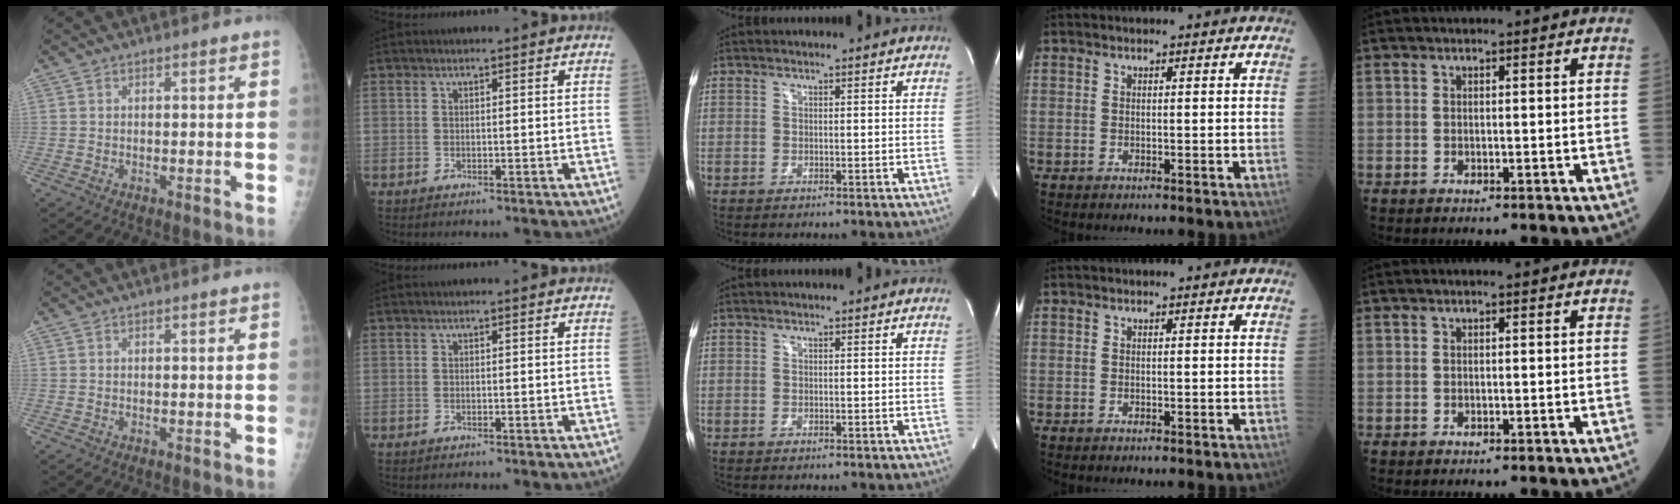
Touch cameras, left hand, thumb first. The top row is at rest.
{}